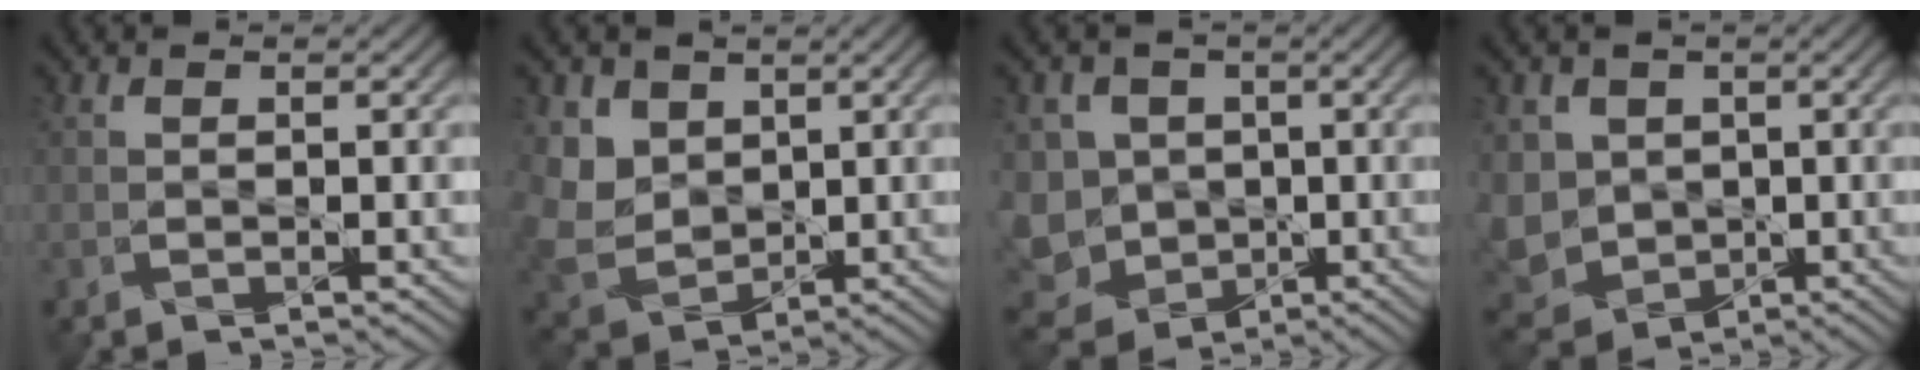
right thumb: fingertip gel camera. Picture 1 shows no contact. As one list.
[{"total": 5.6, "force": [2.4, 4.5, 2.1], "torque": [-0.074, -0.013, 0.053]}, {"total": 8.3, "force": [-1.3, 7.5, 3.3], "torque": [-0.108, -0.020, -0.024]}, {"total": 6.2, "force": [0.2, 5.6, 2.8], "torque": [-0.092, -0.013, -0.003]}]